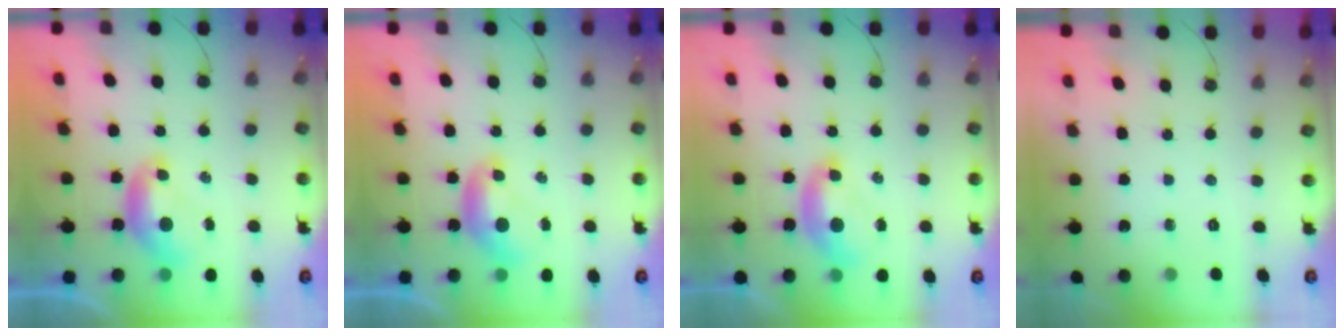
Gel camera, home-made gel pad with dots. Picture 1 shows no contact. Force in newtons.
{"total": 0.0}
{"total": 1.8, "press": 1.6, "slide": 0.7}
{"total": 0.0}